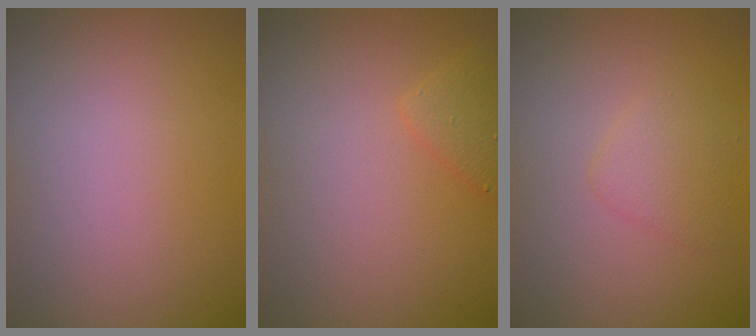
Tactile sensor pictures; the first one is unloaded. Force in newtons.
{"total": 1.7, "press": 1.7, "slide": 0.1}
{"total": 1.6, "press": 1.6, "slide": 0.2}